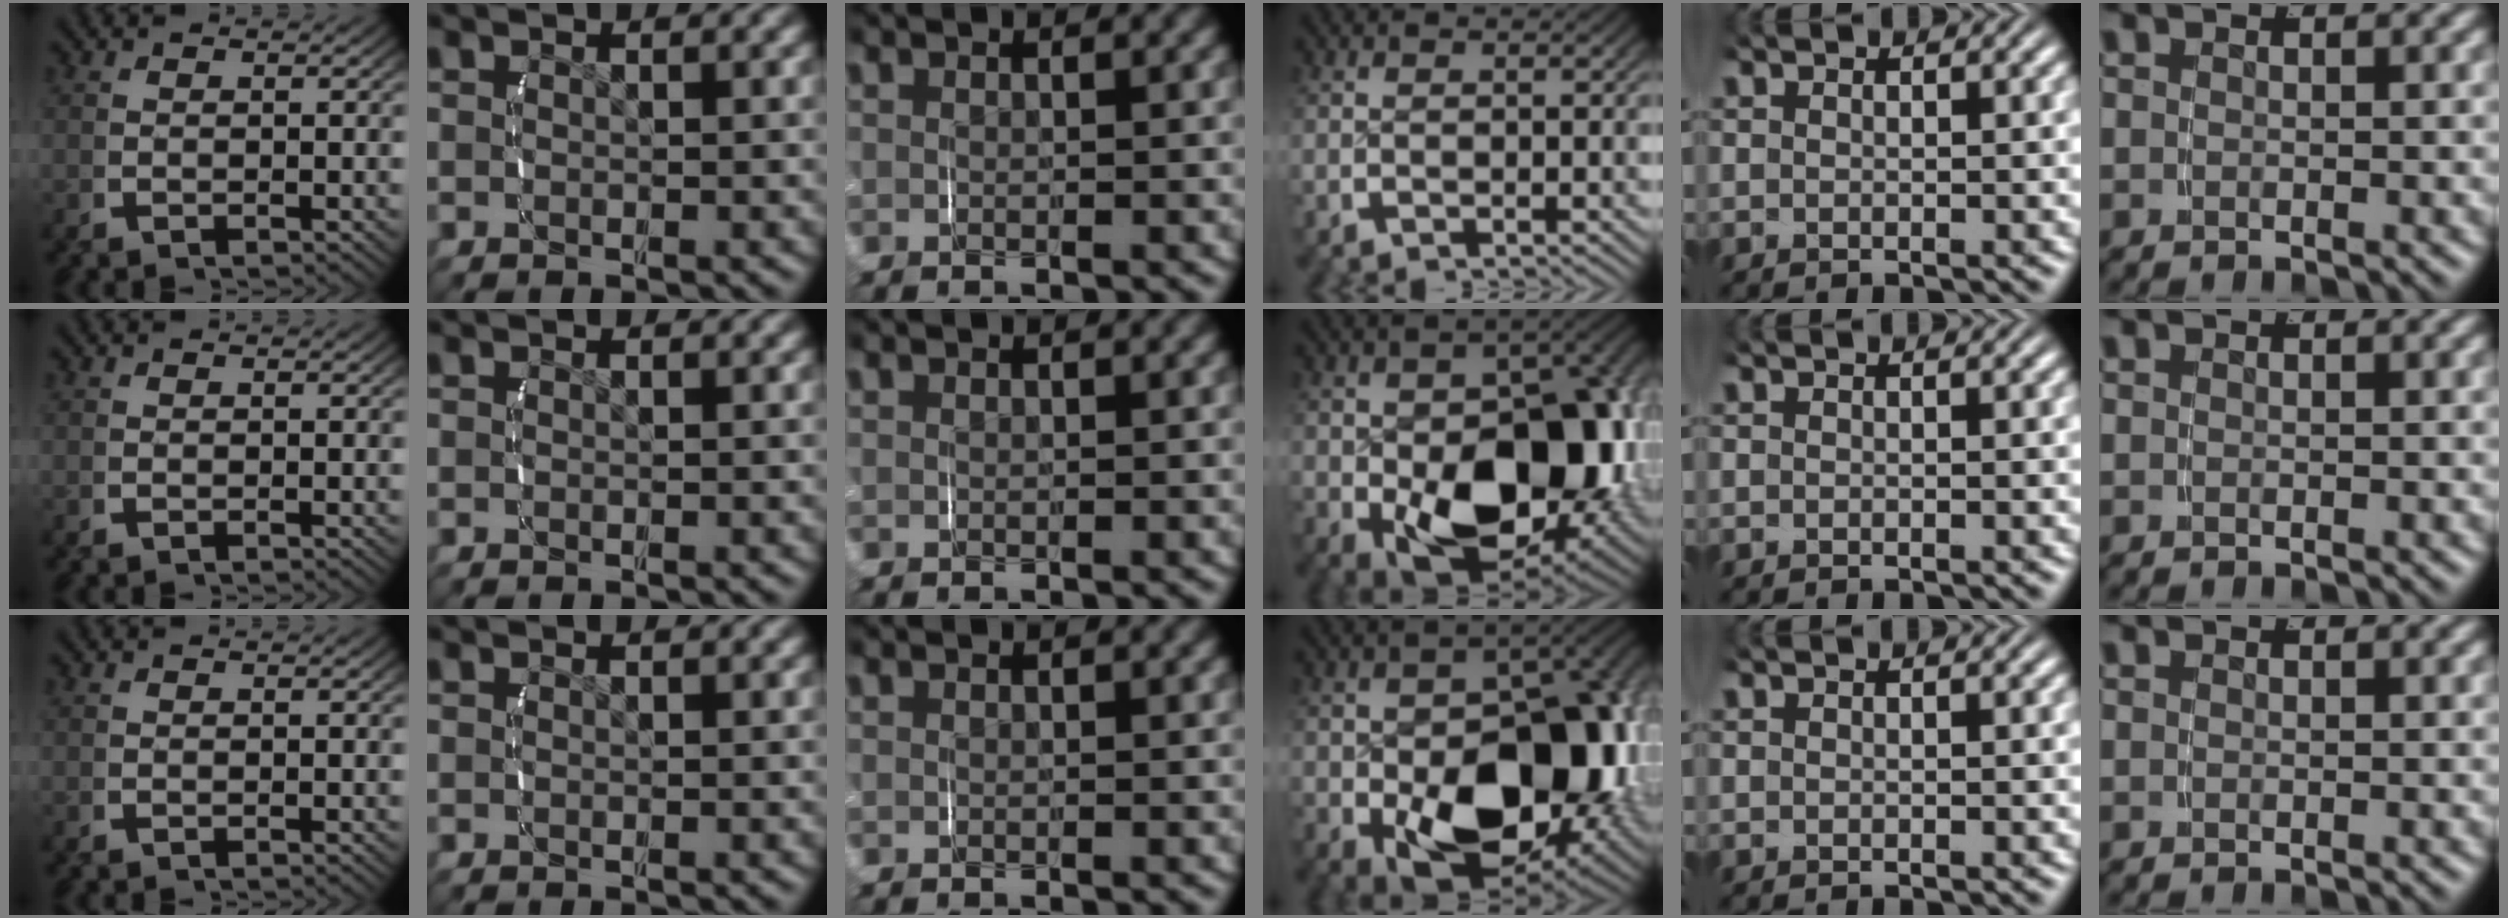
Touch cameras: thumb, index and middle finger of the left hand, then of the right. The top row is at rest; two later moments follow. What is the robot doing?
{"motion": "grasp_and_lifting", "object": "velcro strap"}